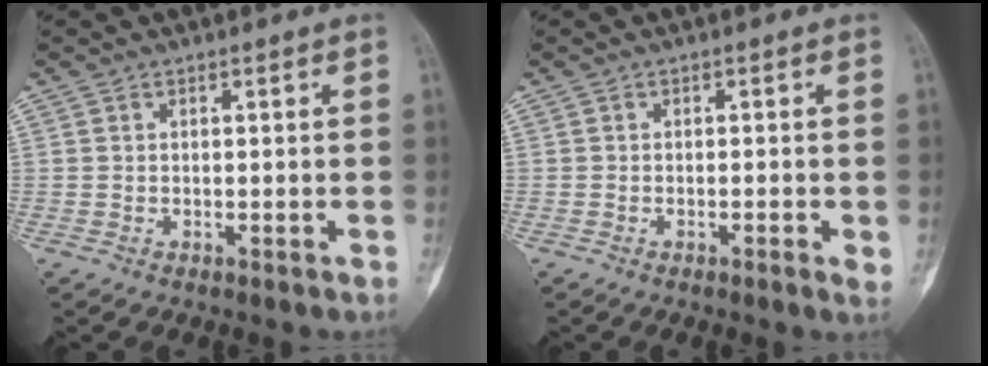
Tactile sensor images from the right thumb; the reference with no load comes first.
{"total": 2.2, "force": [-0.6, 0.4, 2.1], "torque": [-0.035, -0.003, -0.010]}